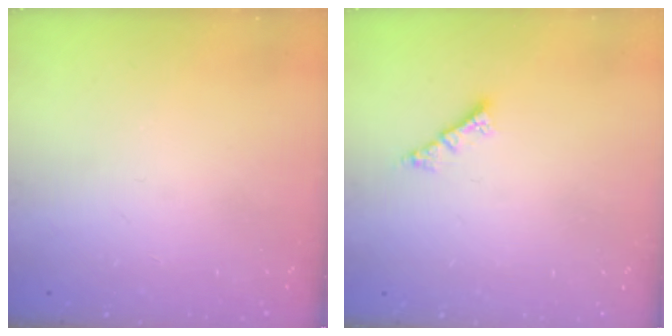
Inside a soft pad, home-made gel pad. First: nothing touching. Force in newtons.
{"total": 2.4, "press": 2.4, "slide": 0.2}